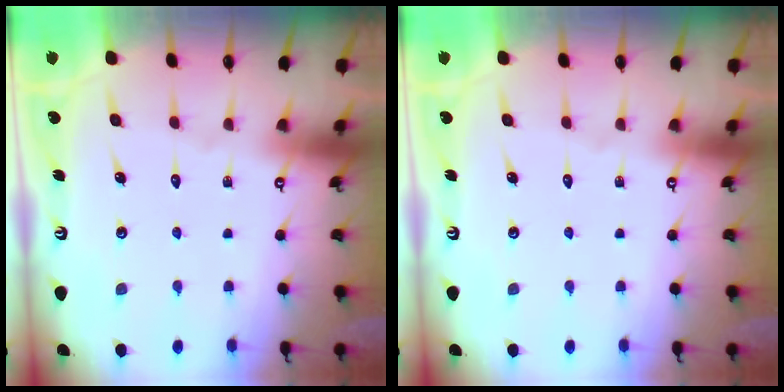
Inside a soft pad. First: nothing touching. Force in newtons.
{"total": 0.0}